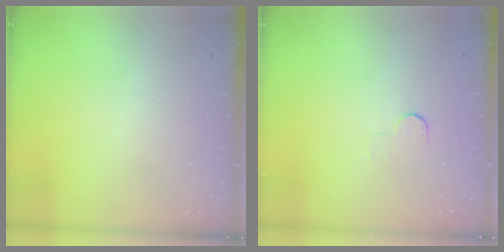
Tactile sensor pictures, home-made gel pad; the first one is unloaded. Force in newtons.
{"total": 4.2, "press": 4.2, "slide": 0.3}